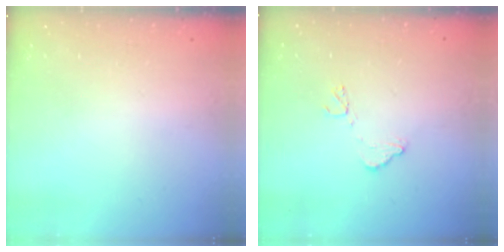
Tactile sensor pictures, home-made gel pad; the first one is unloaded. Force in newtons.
{"total": 9.0, "press": 9.0, "slide": 0.5}